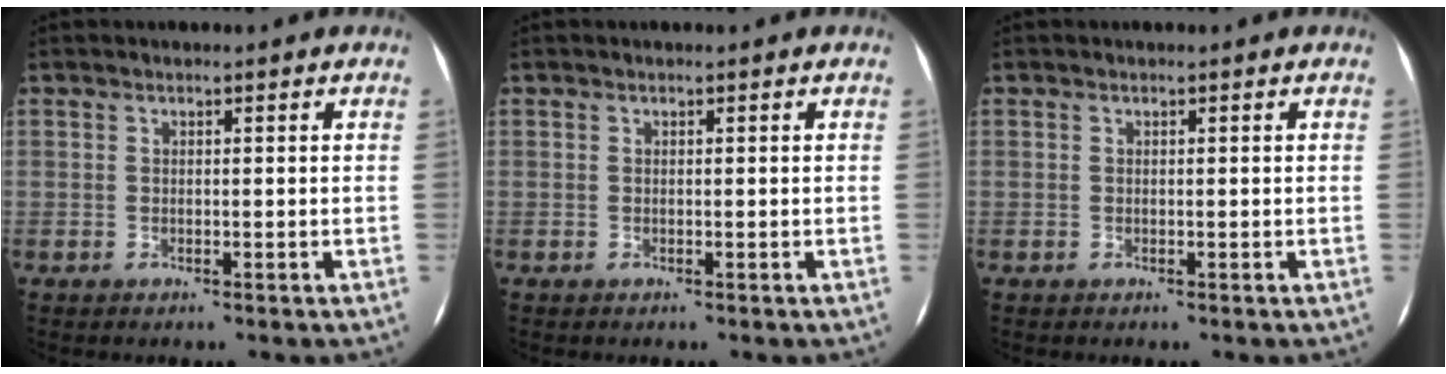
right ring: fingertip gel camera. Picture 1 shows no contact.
{"total": 0.0}
{"total": 0.0}